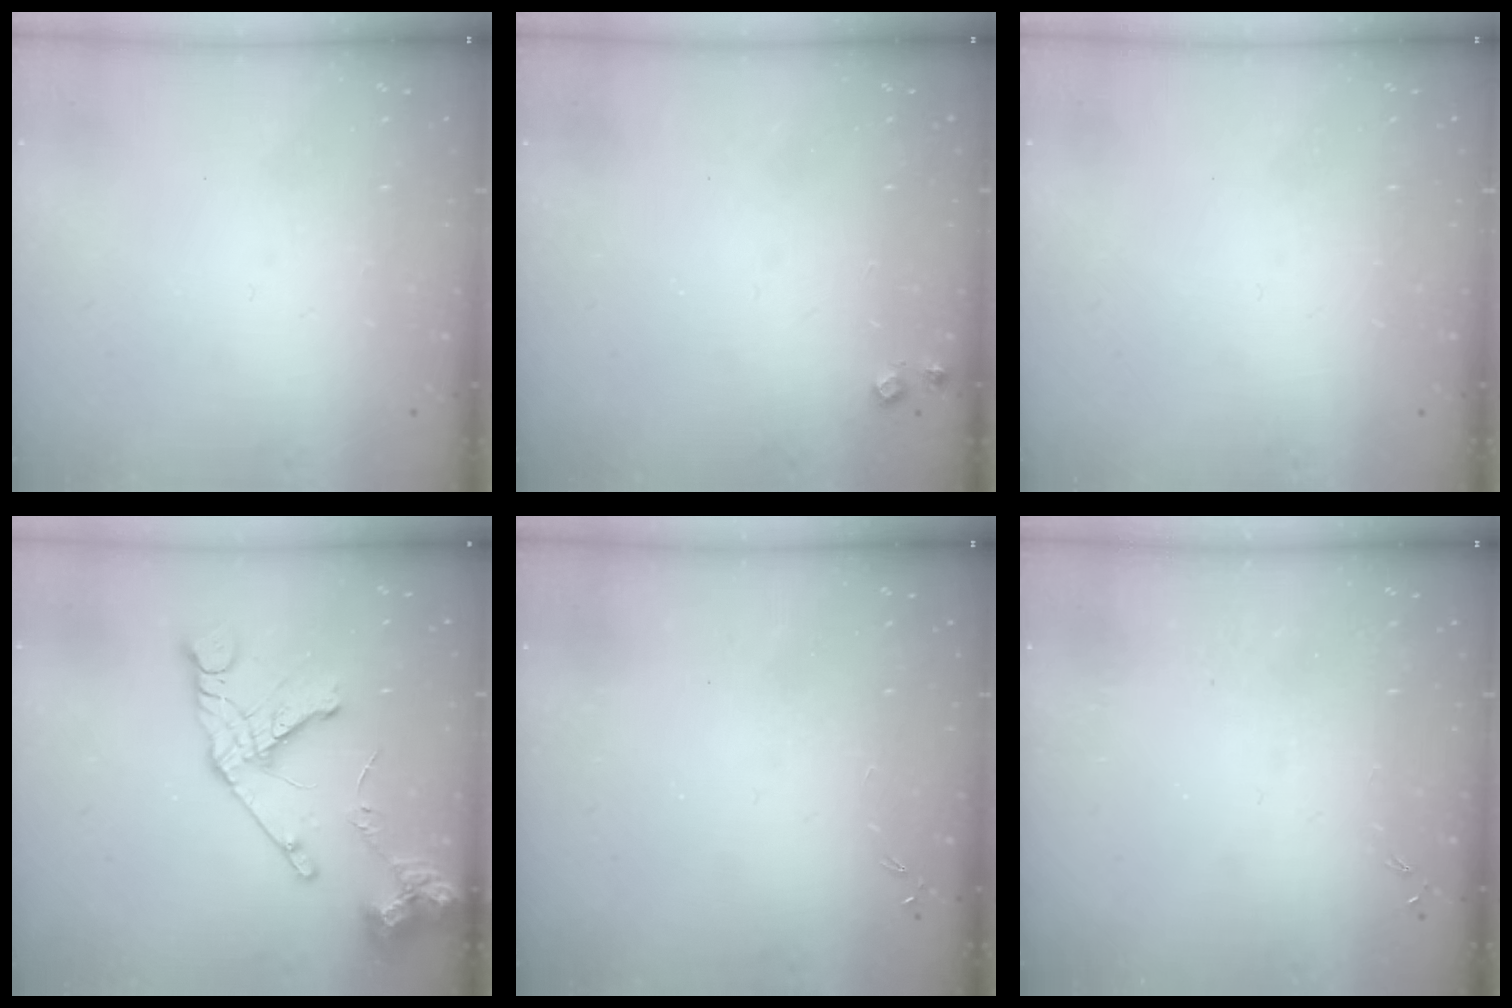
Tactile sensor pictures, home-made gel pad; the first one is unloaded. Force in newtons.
{"total": 5.7, "press": 5.7, "slide": 0.8}
{"total": 0.0}
{"total": 14.6, "press": 14.5, "slide": 1.4}
{"total": 0.0}
{"total": 0.0}